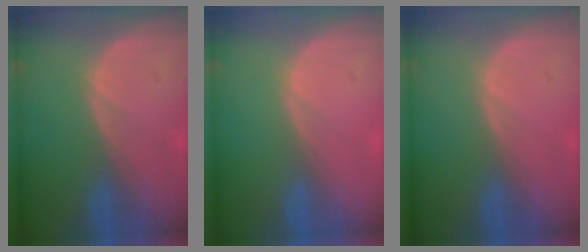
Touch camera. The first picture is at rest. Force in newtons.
{"total": 0.0}
{"total": 0.0}